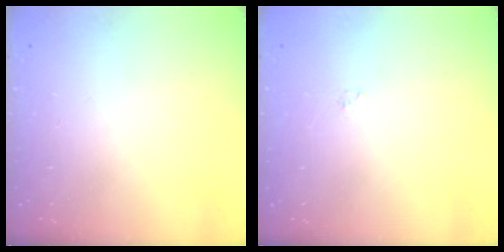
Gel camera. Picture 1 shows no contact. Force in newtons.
{"total": 0.8, "press": 0.8, "slide": 0.2}